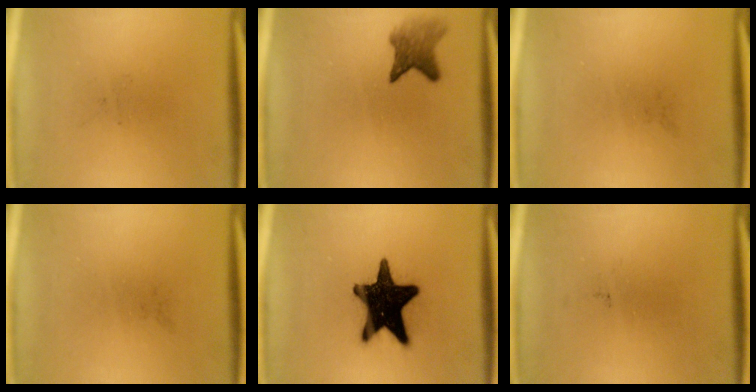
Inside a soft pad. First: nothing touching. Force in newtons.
{"total": 3.9}
{"total": 0.0}
{"total": 0.0}
{"total": 19.3}
{"total": 0.0}